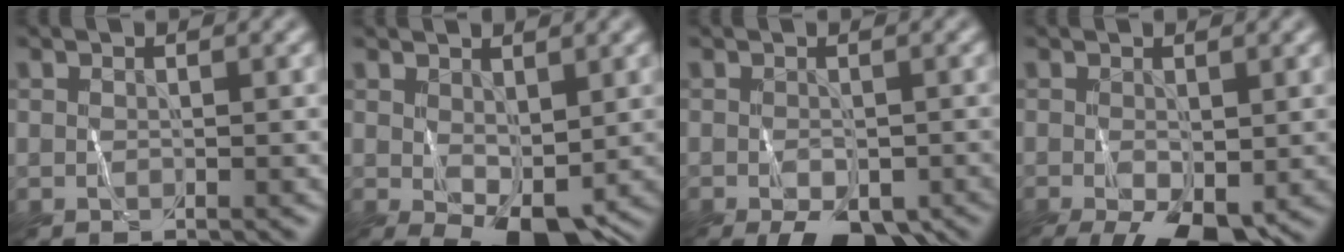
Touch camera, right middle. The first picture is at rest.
{"total": 5.0, "force": [-0.7, 2.4, 4.4], "torque": [-0.089, -0.003, -0.005]}
{"total": 5.4, "force": [-2.7, 2.8, 3.8], "torque": [-0.061, -0.004, -0.039]}
{"total": 6.3, "force": [-2.5, 3.0, 4.9], "torque": [-0.105, -0.008, -0.035]}